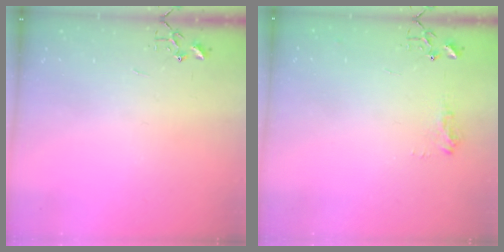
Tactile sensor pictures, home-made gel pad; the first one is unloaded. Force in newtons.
{"total": 8.2, "press": 8.2, "slide": 0.9}